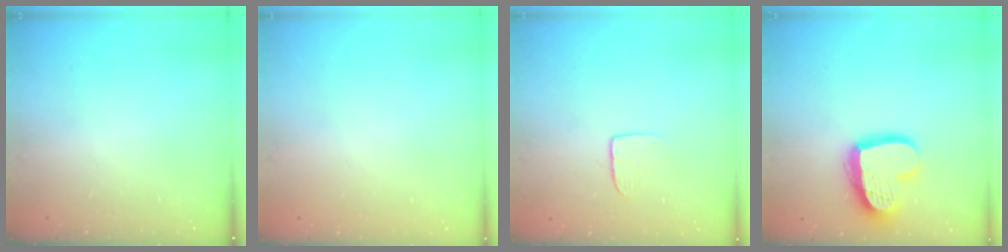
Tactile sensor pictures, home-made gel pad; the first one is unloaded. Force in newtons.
{"total": 0.0}
{"total": 5.0, "press": 5.0, "slide": 0.4}
{"total": 17.8, "press": 17.7, "slide": 1.4}